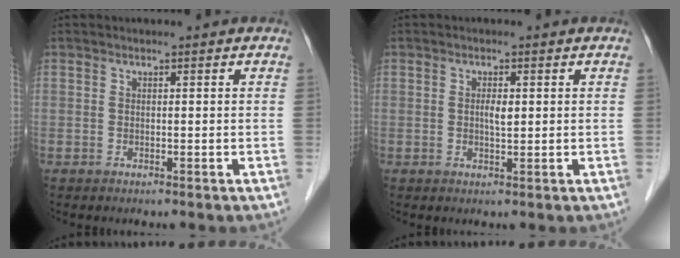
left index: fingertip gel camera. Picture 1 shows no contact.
{"total": 1.8, "force": [0.3, 0.5, 1.7], "torque": [-0.033, 0.000, 0.006]}